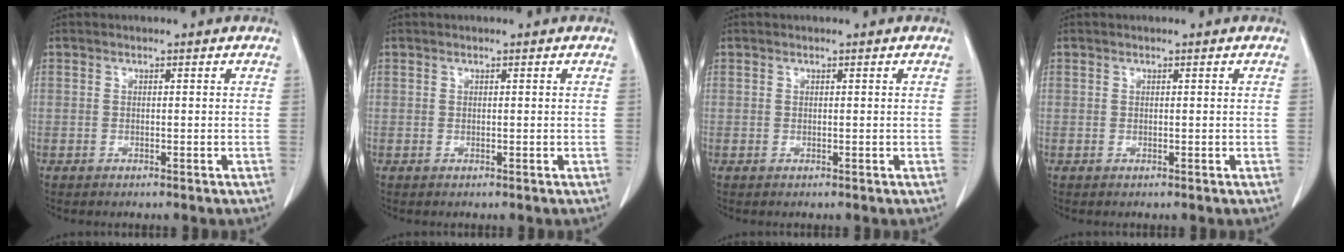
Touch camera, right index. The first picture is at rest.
{"total": 0.0}
{"total": 0.0}
{"total": 0.0}